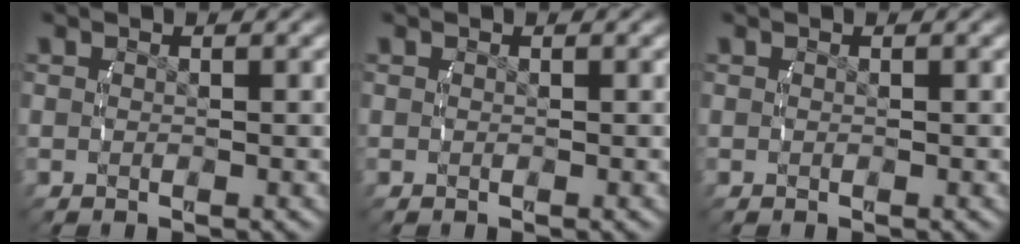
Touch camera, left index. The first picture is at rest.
{"total": 0.0}
{"total": 0.0}